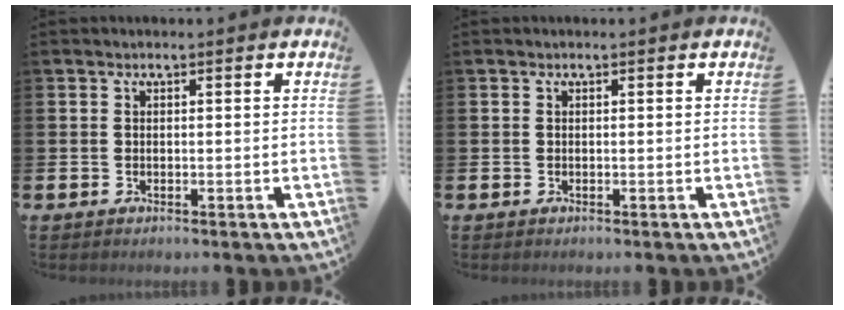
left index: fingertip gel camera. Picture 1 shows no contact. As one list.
[{"total": 0.0}]